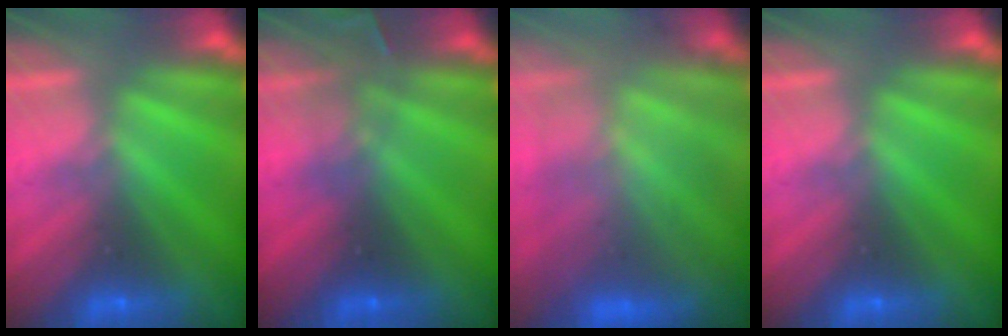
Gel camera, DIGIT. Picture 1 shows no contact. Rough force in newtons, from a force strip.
{"total": 3.0}
{"total": 9.0}
{"total": 0.0}